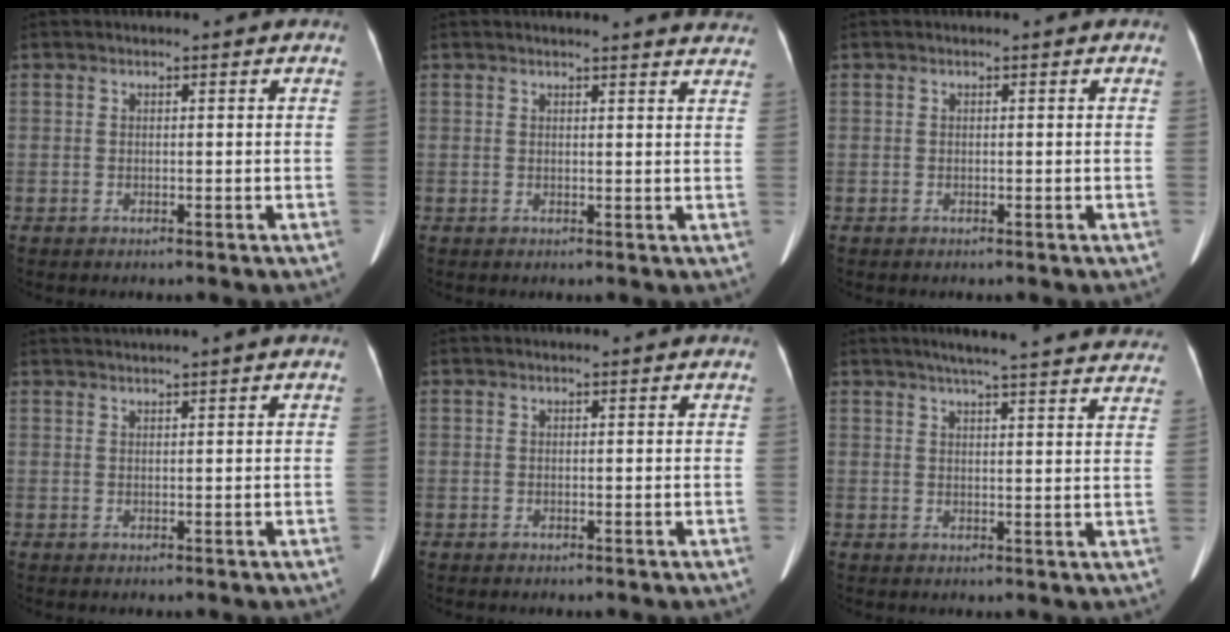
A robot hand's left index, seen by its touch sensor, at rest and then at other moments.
{"total": 11.1, "force": [10.7, 0.9, 2.7], "torque": [-0.013, -0.023, 0.096]}
{"total": 0.0}
{"total": 2.7, "force": [2.3, -1.0, 1.1], "torque": [-0.015, 0.016, 0.045]}
{"total": 0.7, "force": [0.6, 0.0, 0.3], "torque": [-0.003, 0.009, 0.007]}
{"total": 23.4, "force": [21.3, 1.7, 9.6], "torque": [-0.133, -0.016, 0.249]}